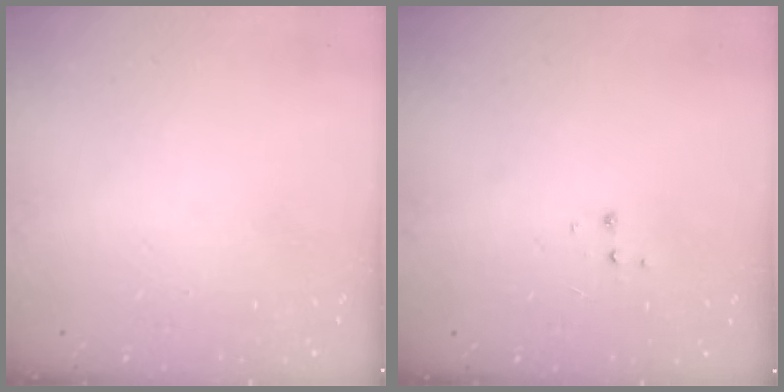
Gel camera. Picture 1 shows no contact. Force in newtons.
{"total": 3.4, "press": 3.3, "slide": 0.6}